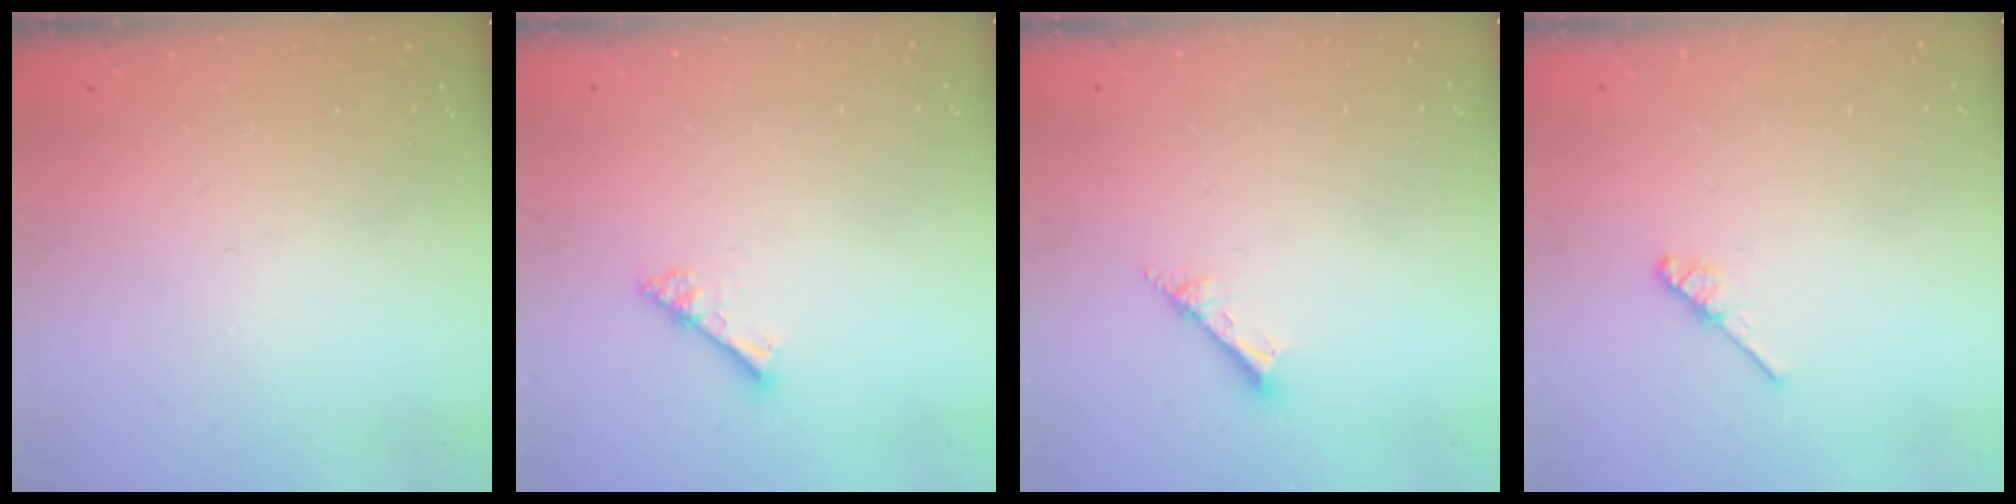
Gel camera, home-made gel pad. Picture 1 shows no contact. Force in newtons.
{"total": 2.8, "press": 2.8, "slide": 0.3}
{"total": 3.2, "press": 3.2, "slide": 0.0}
{"total": 3.7, "press": 3.7, "slide": 0.4}